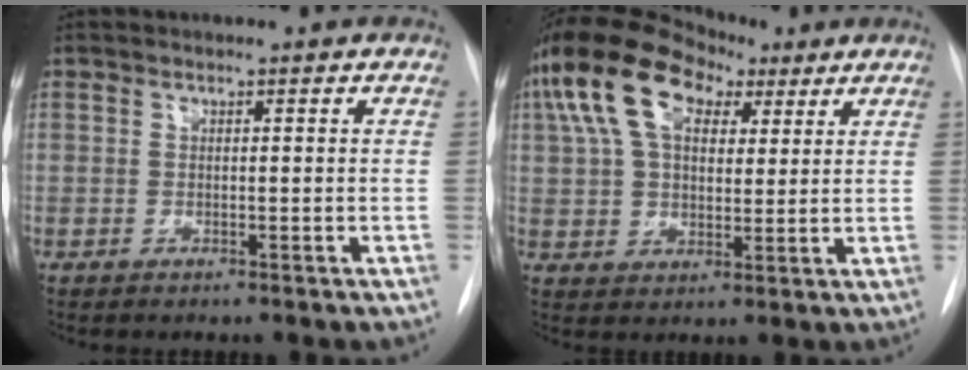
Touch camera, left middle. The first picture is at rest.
{"total": 14.9, "force": [7.5, 8.3, 9.8], "torque": [-0.212, 0.056, 0.137]}